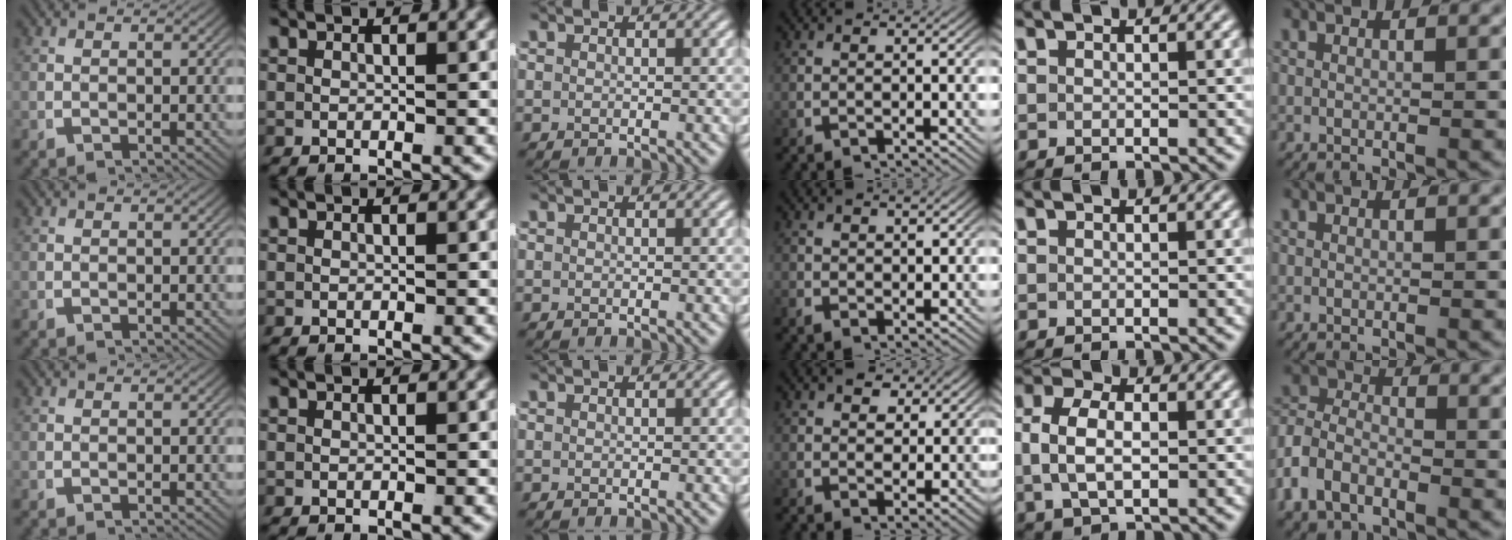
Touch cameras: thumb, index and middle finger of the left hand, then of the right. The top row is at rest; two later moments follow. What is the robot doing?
{"motion": "lift_and_place", "object": "shorts"}